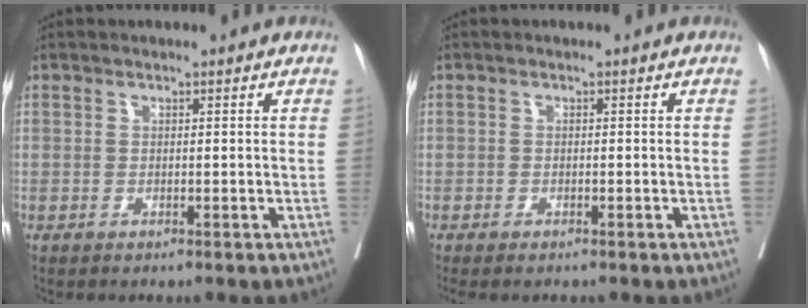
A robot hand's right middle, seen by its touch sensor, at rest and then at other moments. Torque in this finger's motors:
{"motor_torque": [0.78, -0.96, 0.12, 0.04]}